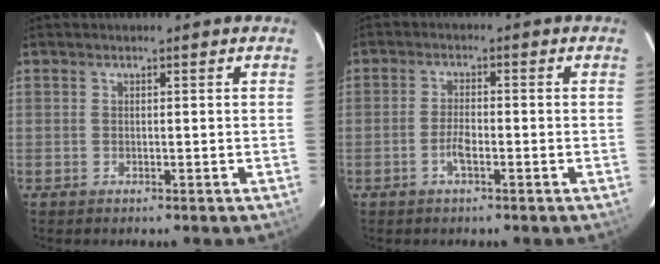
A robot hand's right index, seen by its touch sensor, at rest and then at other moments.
{"total": 3.2, "force": [-1.5, 1.1, 2.6], "torque": [-0.056, 0.003, -0.031]}